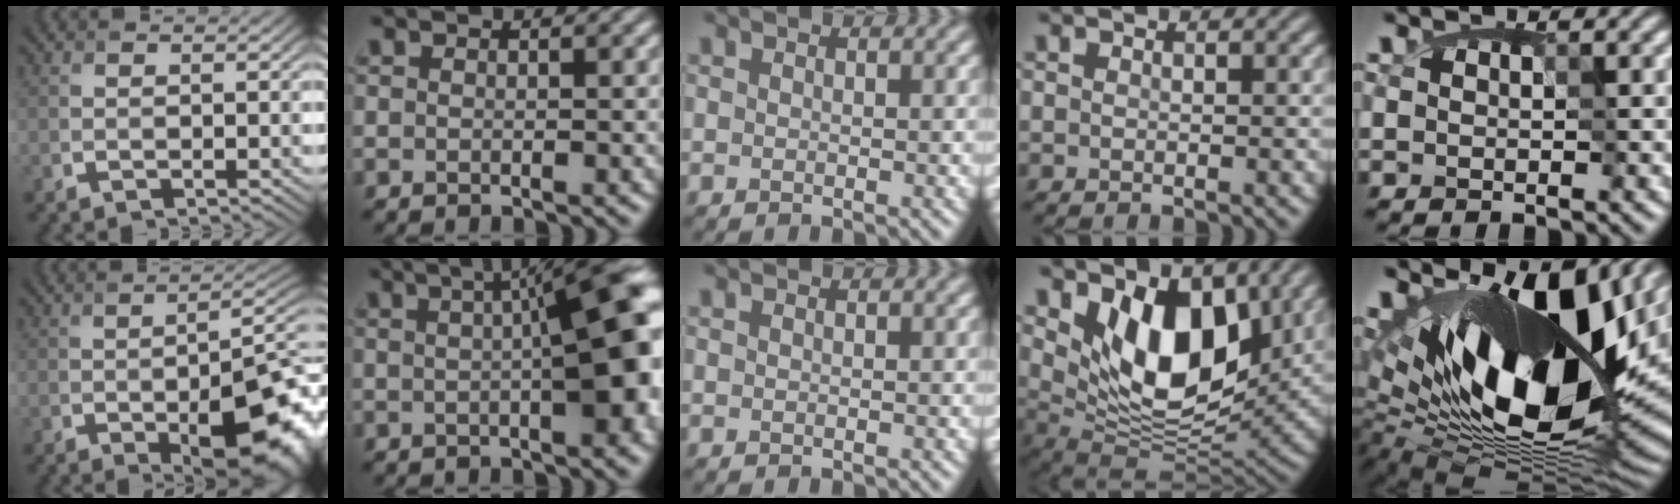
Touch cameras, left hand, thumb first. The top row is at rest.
{"thumb": {"total": 13.9, "force": [-4.7, 6.1, 11.5], "torque": [-0.156, -0.031, -0.054]}, "index": {"total": 10.5, "force": [1.3, 2.9, 10.0], "torque": [-0.078, 0.030, 0.006]}, "ring": {"total": 10.5, "force": [3.8, 5.6, 8.0], "torque": [-0.130, -0.023, 0.064]}, "little": {"total": 17.6, "force": [3.7, 9.2, 14.5], "torque": [-0.248, -0.008, 0.071]}}